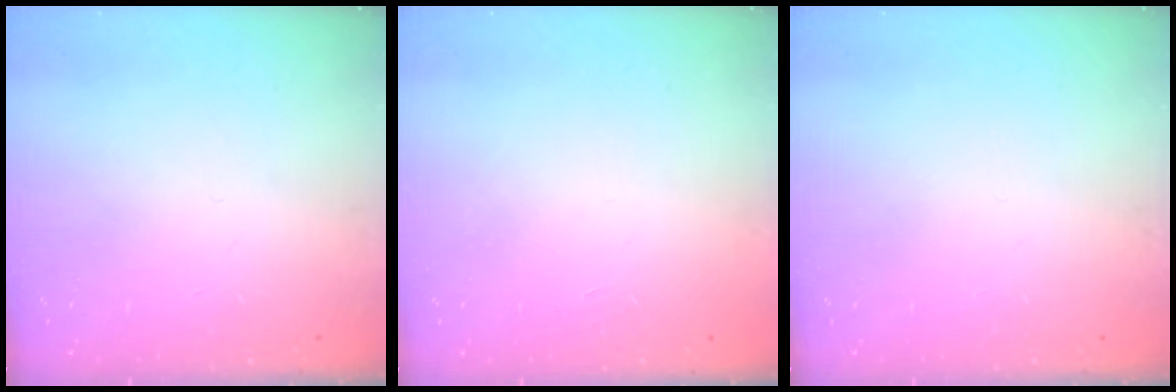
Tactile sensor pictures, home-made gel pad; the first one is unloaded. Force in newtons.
{"total": 1.7, "press": 1.7, "slide": 0.1}
{"total": 0.0}